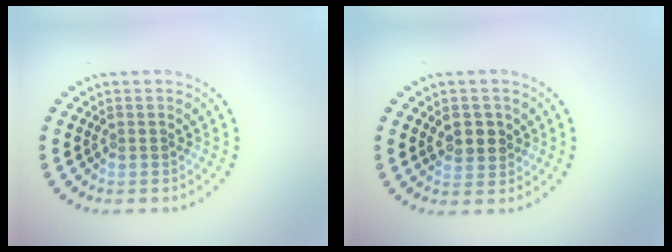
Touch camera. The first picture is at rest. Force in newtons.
{"total": 1.9, "press": 1.8, "slide": 0.5}